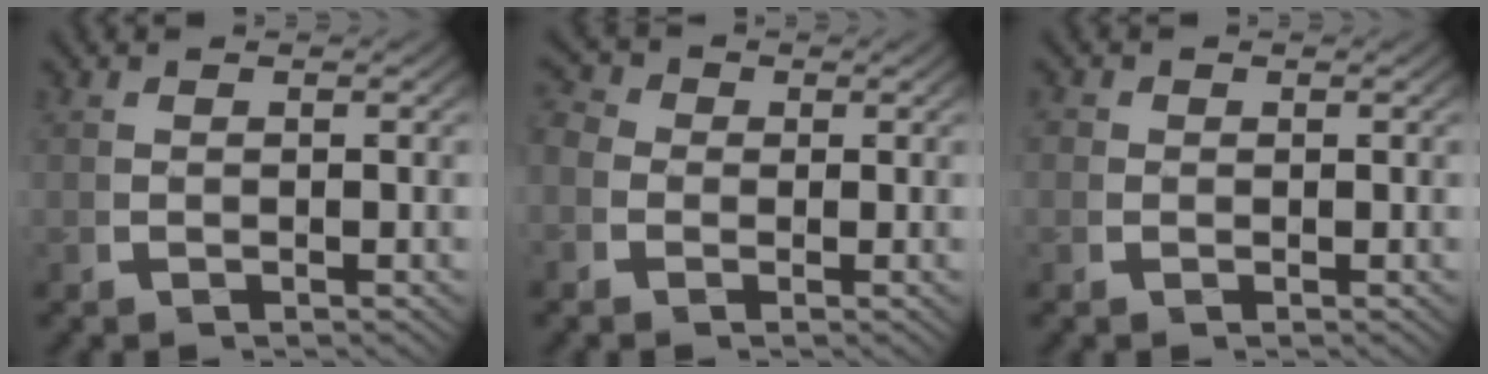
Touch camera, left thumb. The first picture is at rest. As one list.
[{"total": 2.8, "force": [-0.1, 2.6, 0.9], "torque": [-0.018, -0.007, -0.013]}, {"total": 1.1, "force": [0.0, 1.1, -0.1], "torque": [-0.004, -0.012, -0.001]}]